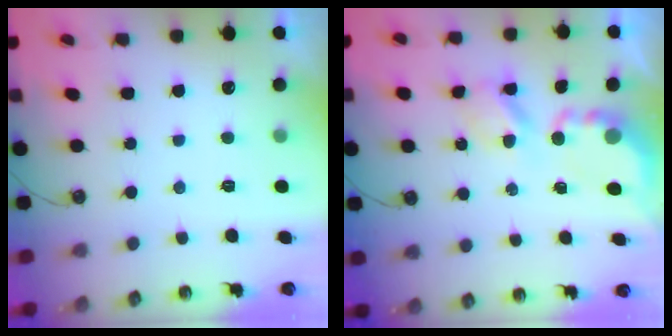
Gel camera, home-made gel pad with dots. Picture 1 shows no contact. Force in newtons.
{"total": 4.9, "press": 4.9, "slide": 0.4}